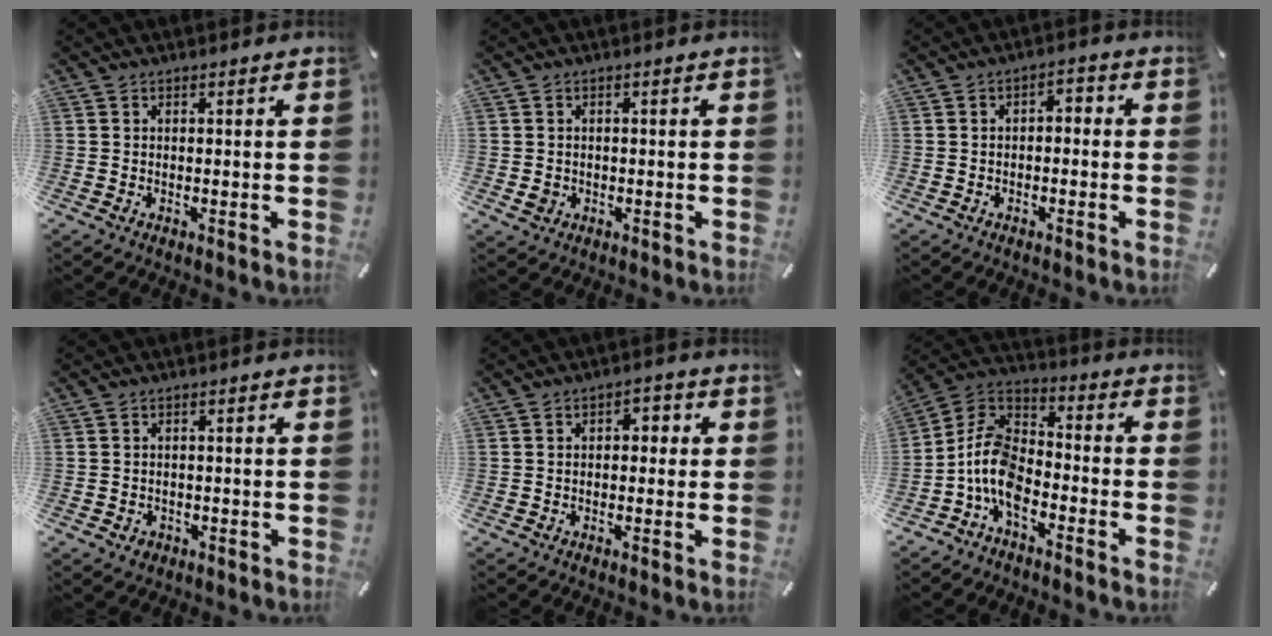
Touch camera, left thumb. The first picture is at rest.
{"total": 2.0, "force": [-0.3, 1.9, 0.7], "torque": [-0.004, 0.002, -0.010]}
{"total": 2.7, "force": [-1.6, 1.4, 1.6], "torque": [-0.029, 0.014, -0.033]}
{"total": 2.0, "force": [-0.7, 1.7, 0.6], "torque": [-0.011, 0.006, -0.017]}
{"total": 2.9, "force": [-0.4, 1.9, 2.1], "torque": [-0.034, 0.009, -0.013]}
{"total": 10.7, "force": [-6.0, 6.2, 6.3], "torque": [-0.151, 0.011, -0.122]}